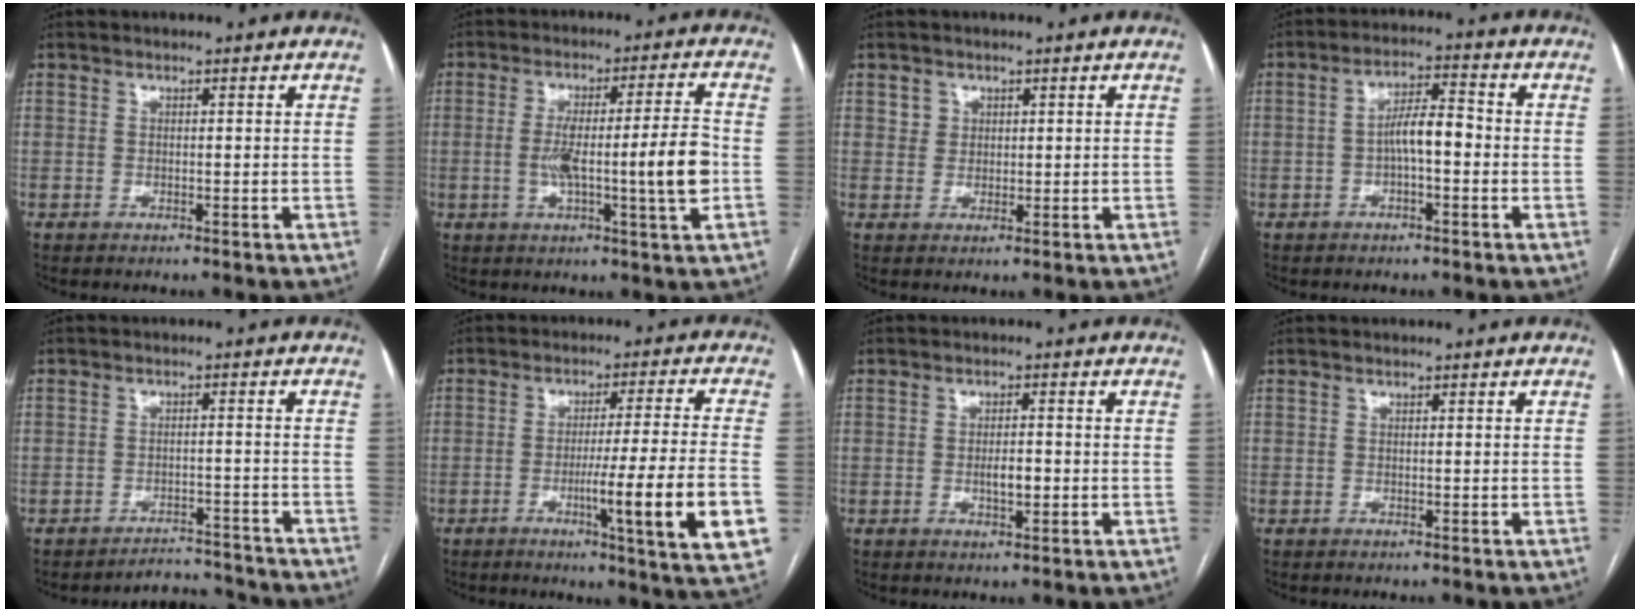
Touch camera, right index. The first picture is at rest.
{"total": 11.7, "force": [-1.7, -0.1, 11.6], "torque": [-0.193, 0.006, -0.027]}
{"total": 1.9, "force": [0.8, 1.7, 0.1], "torque": [0.008, 0.001, 0.010]}
{"total": 5.5, "force": [-0.9, 1.6, 5.2], "torque": [-0.092, 0.019, -0.016]}
{"total": 5.1, "force": [-4.8, 0.5, -1.4], "torque": [0.028, 0.022, -0.067]}
{"total": 15.1, "force": [-4.3, -1.1, 14.4], "torque": [-0.193, -0.021, -0.065]}
{"total": 2.8, "force": [-0.6, 0.8, 2.6], "torque": [-0.045, 0.001, -0.006]}
{"total": 0.0}